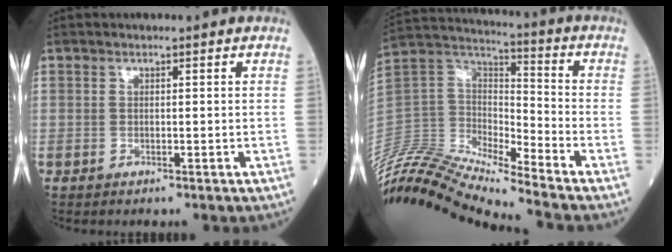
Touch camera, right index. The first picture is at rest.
{"total": 17.7, "force": [-17.0, 0.1, 4.9], "torque": [-0.098, 0.044, -0.323]}